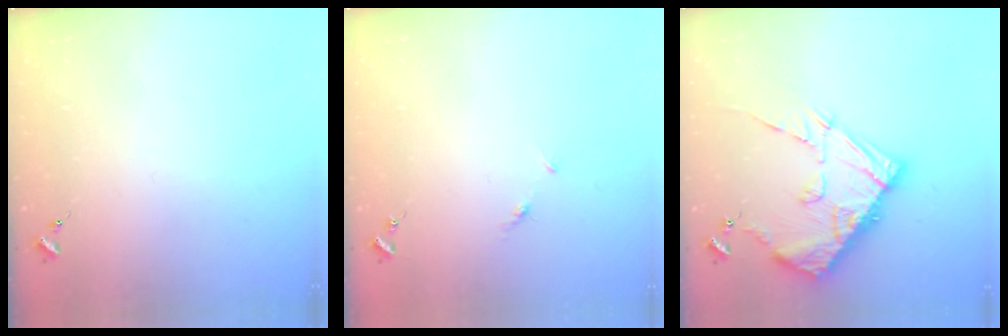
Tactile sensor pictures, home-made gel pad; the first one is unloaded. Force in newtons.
{"total": 3.9, "press": 3.8, "slide": 0.5}
{"total": 18.0, "press": 17.9, "slide": 1.9}